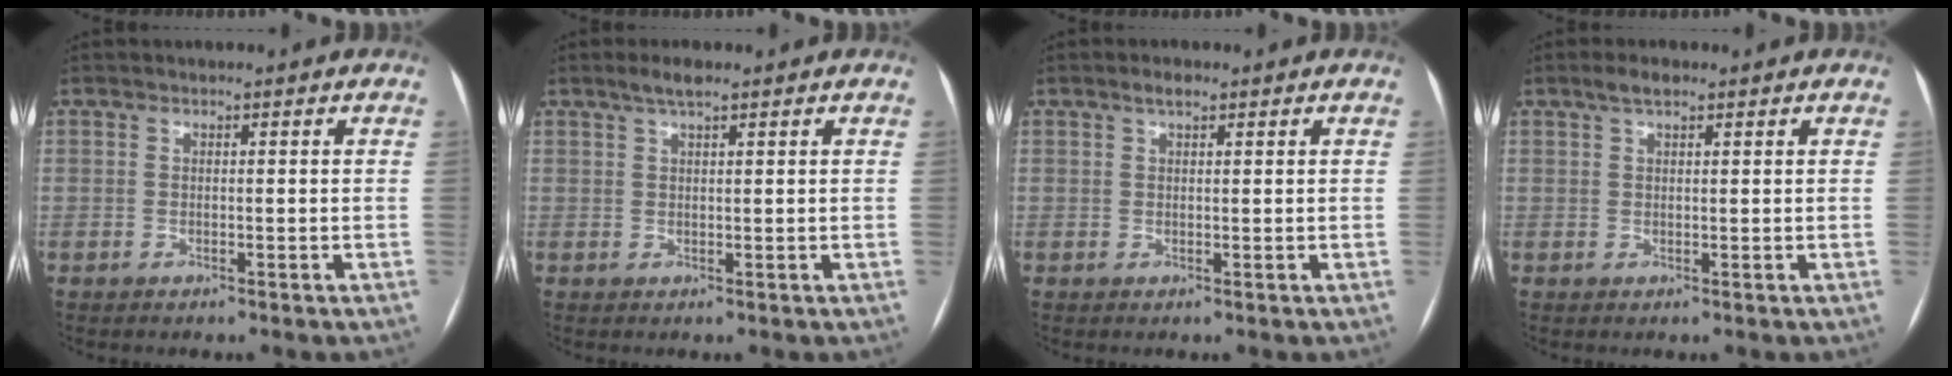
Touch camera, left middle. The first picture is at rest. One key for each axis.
{"total": 2.5, "fx": 1.8, "fy": 0.3, "fz": 1.7, "tx": -0.036, "ty": 0.008, "tz": 0.034}
{"total": 1.6, "fx": 1.1, "fy": 0.5, "fz": 1.1, "tx": -0.021, "ty": 0.008, "tz": 0.019}
{"total": 2.3, "fx": 1.6, "fy": 0.7, "fz": 1.5, "tx": -0.030, "ty": 0.013, "tz": 0.030}